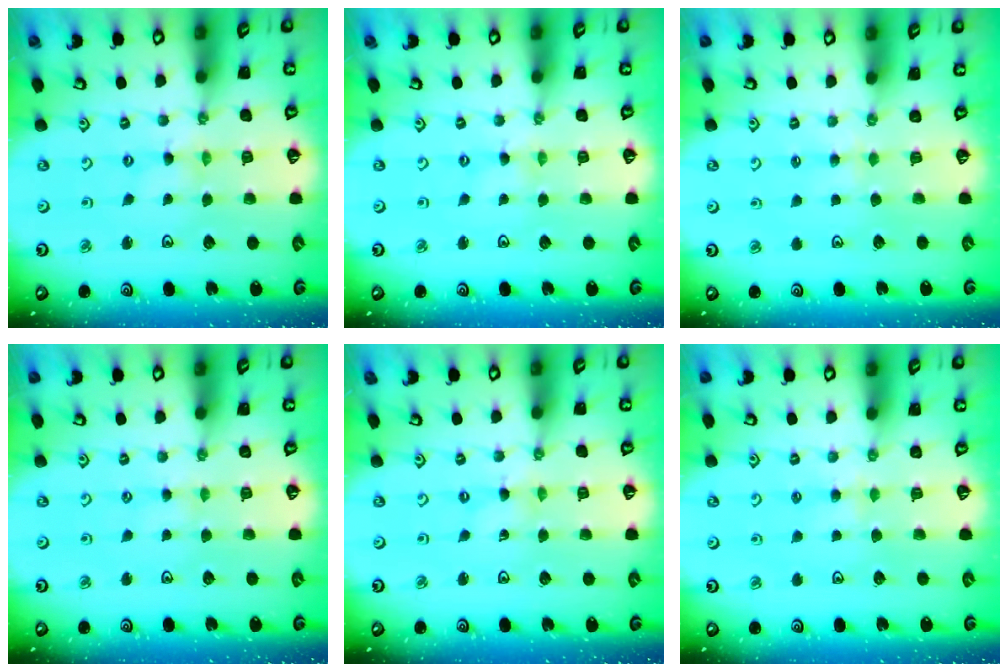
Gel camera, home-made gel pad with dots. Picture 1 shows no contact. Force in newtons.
{"total": 0.0}
{"total": 2.6, "press": 2.5, "slide": 0.5}
{"total": 1.7, "press": 1.7, "slide": 0.4}
{"total": 0.0}
{"total": 2.9, "press": 2.9, "slide": 0.5}